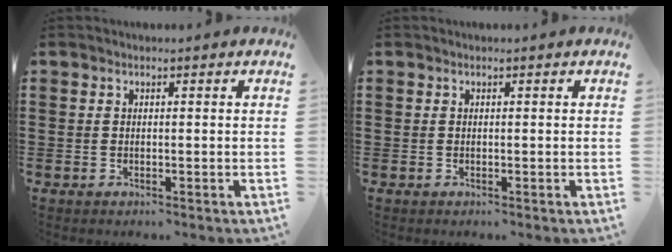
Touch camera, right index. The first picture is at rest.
{"total": 0.0}